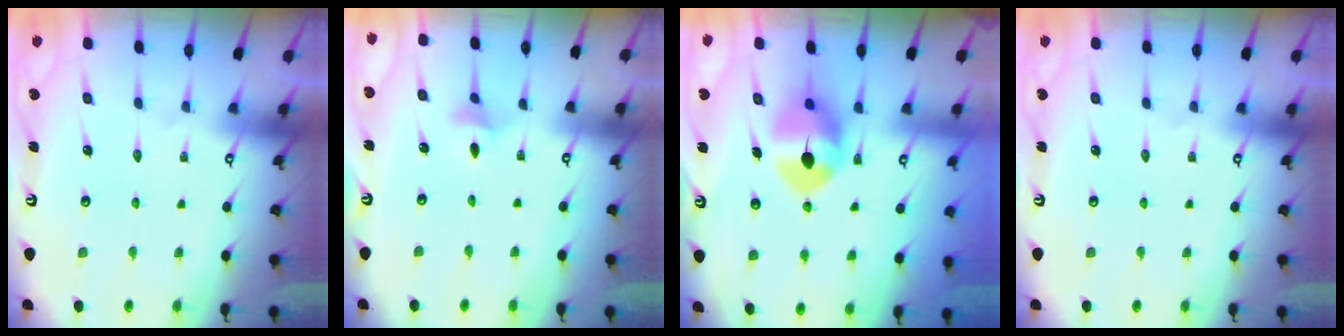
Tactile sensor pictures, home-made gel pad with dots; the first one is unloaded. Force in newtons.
{"total": 2.9, "press": 2.9, "slide": 0.5}
{"total": 8.5, "press": 8.3, "slide": 1.4}
{"total": 0.0}